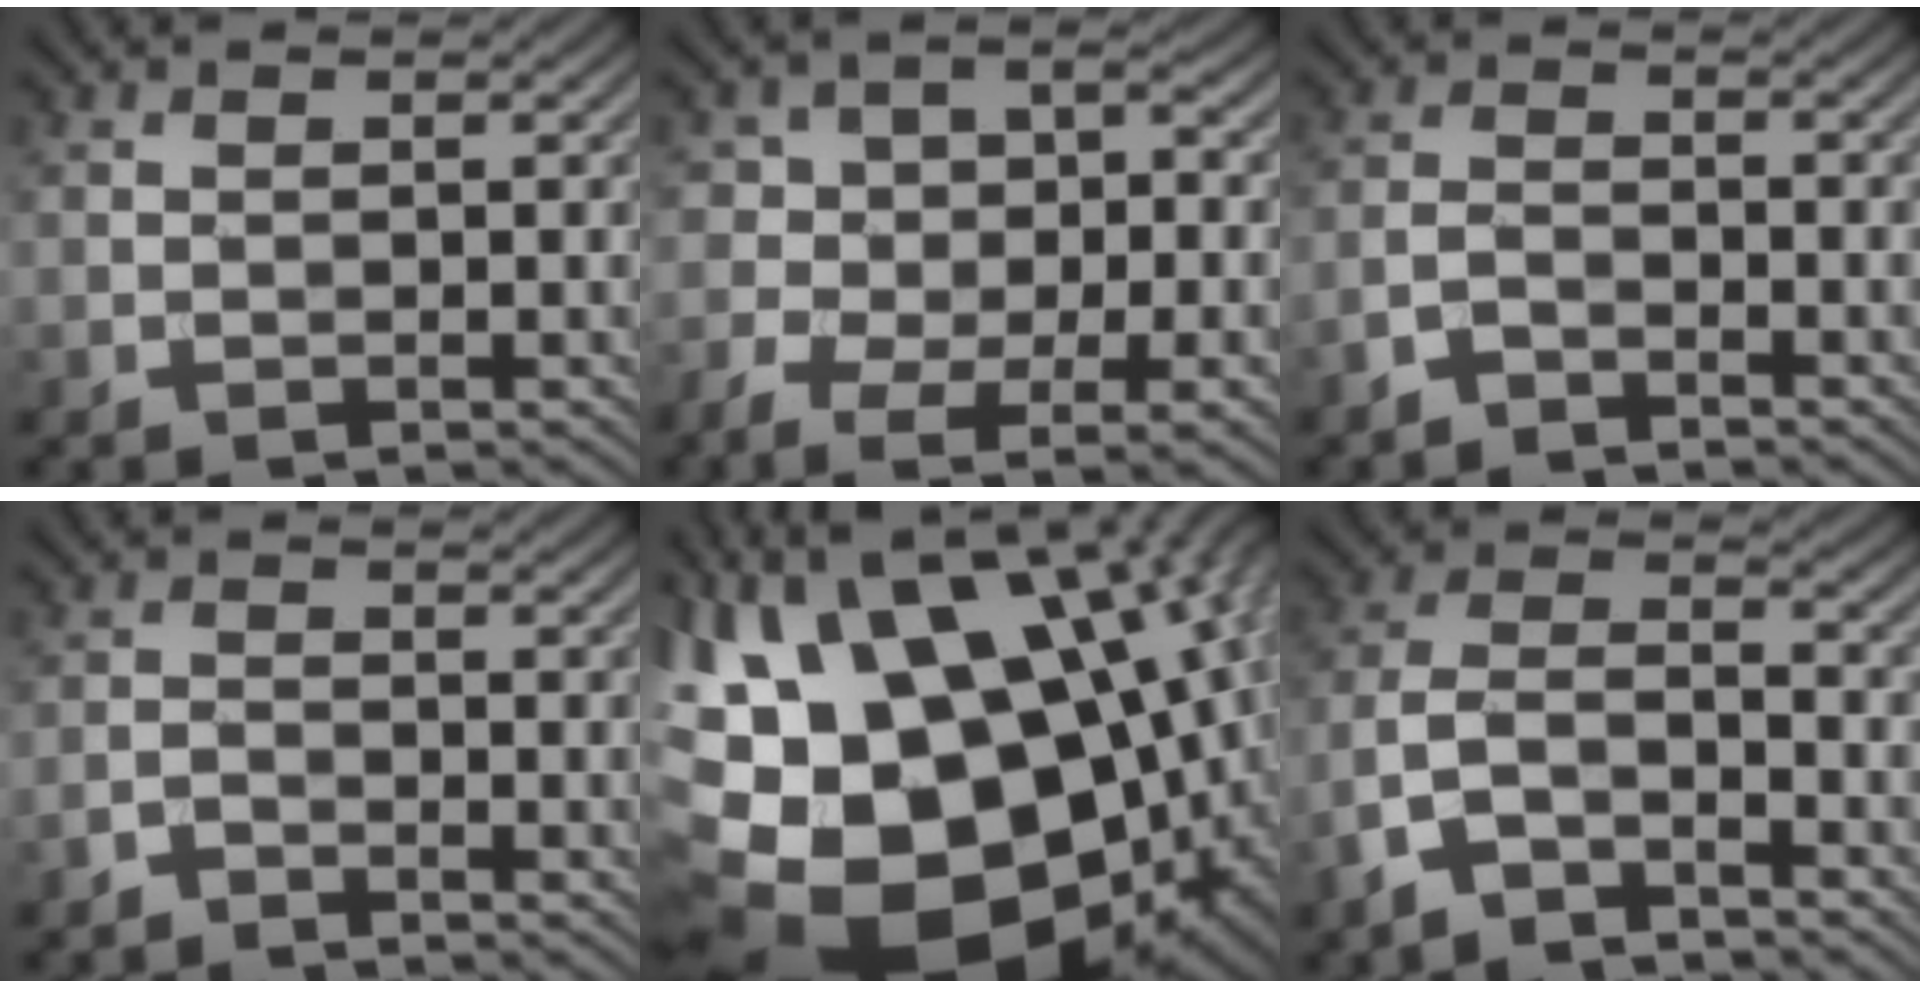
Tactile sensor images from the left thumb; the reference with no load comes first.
{"total": 12.8, "force": [-5.3, 7.6, 8.8], "torque": [-0.160, -0.024, -0.066]}
{"total": 2.4, "force": [-2.2, 0.5, 0.9], "torque": [-0.021, 0.002, -0.053]}
{"total": 1.7, "force": [-1.6, 0.3, 0.5], "torque": [-0.011, 0.002, -0.038]}
{"total": 22.5, "force": [-1.1, 14.7, 17.1], "torque": [-0.333, -0.005, 0.011]}
{"total": 6.6, "force": [-4.4, 2.4, 4.3], "torque": [-0.092, 0.002, -0.099]}